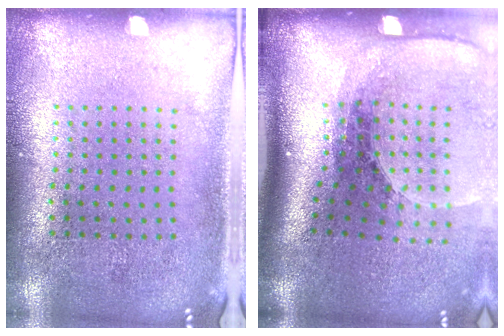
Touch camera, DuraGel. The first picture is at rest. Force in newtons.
{"total": 2.6, "press": 1.9, "slide": 1.9}